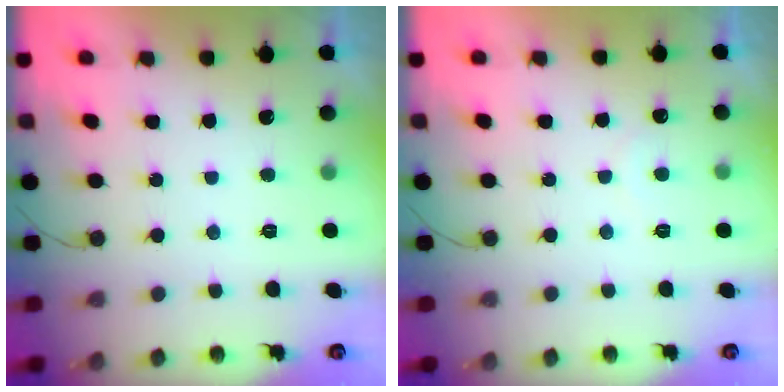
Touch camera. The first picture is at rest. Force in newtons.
{"total": 4.1, "press": 4.1, "slide": 0.1}